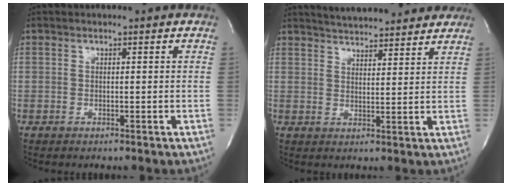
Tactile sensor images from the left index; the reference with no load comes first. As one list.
[{"total": 12.9, "force": [11.8, 2.2, 4.7], "torque": [-0.068, 0.017, 0.159]}]